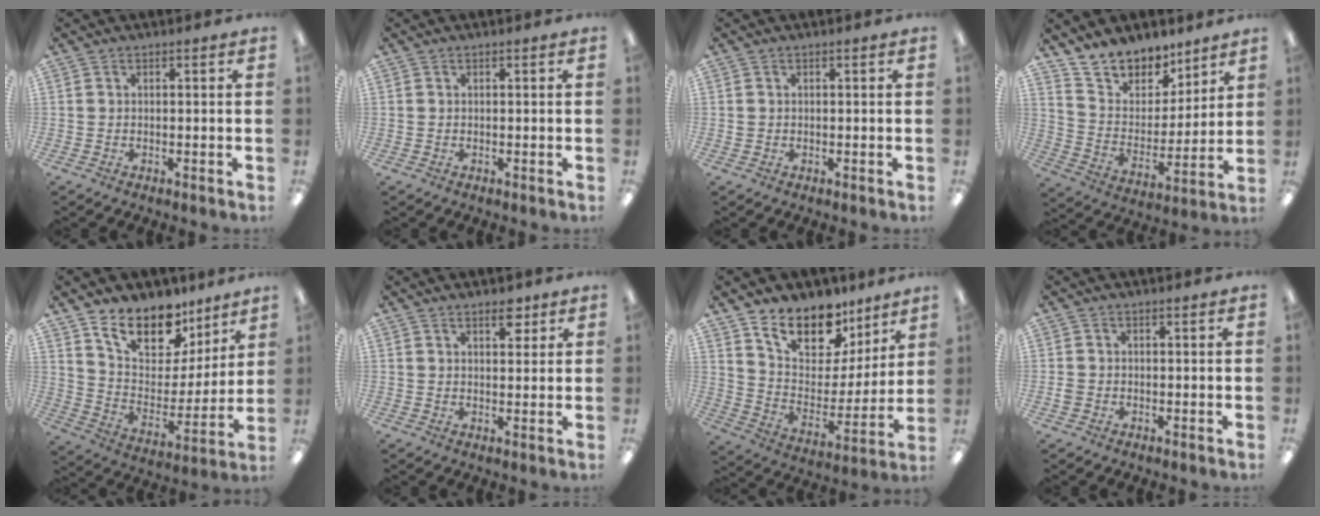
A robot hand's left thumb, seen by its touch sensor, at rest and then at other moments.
{"total": 0.0}
{"total": 0.7, "force": [0.2, 0.6, 0.0], "torque": [-0.001, 0.004, 0.002]}
{"total": 11.9, "force": [10.7, 5.1, 1.1], "torque": [-0.046, -0.092, 0.204]}
{"total": 16.8, "force": [12.4, 8.9, 7.1], "torque": [-0.140, -0.077, 0.226]}
{"total": 4.7, "force": [3.2, 2.2, 2.5], "torque": [-0.016, -0.017, 0.050]}
{"total": 16.3, "force": [12.0, 8.7, 6.7], "torque": [-0.131, -0.077, 0.221]}
{"total": 1.4, "force": [-0.3, 1.2, 0.6], "torque": [-0.011, 0.003, -0.007]}